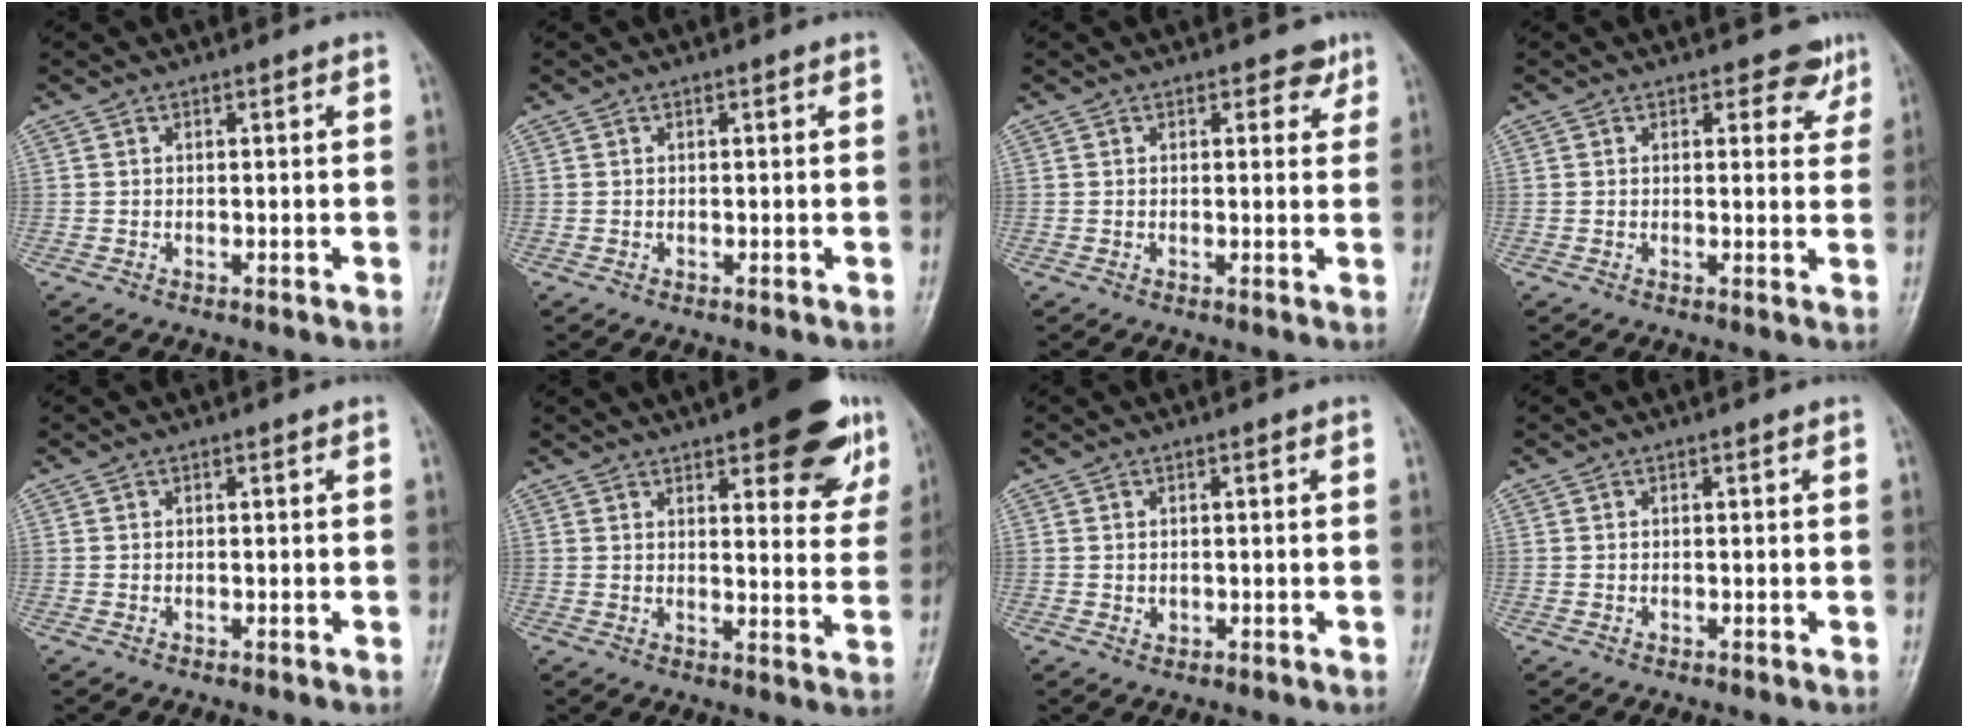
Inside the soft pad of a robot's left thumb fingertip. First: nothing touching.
{"total": 0.0}
{"total": 2.9, "force": [1.7, 1.8, 1.5], "torque": [0.006, -0.006, 0.015]}
{"total": 4.3, "force": [2.8, 2.5, 2.0], "torque": [0.008, -0.014, 0.027]}
{"total": 0.0}
{"total": 17.4, "force": [10.2, 6.3, 12.7], "torque": [-0.127, -0.035, 0.125]}
{"total": 1.5, "force": [0.0, 1.1, 1.0], "torque": [-0.008, 0.004, 0.003]}
{"total": 0.0}